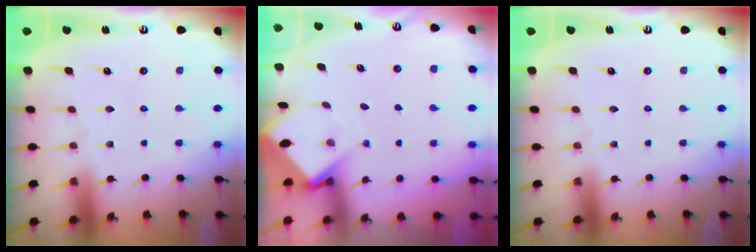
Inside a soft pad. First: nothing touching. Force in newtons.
{"total": 3.7, "press": 3.7, "slide": 0.3}
{"total": 0.0}